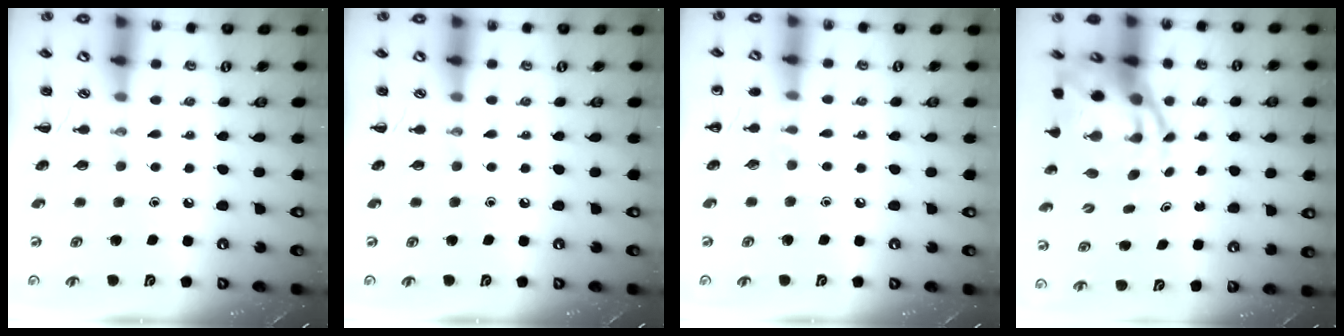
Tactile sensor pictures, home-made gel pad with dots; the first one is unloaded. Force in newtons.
{"total": 0.0}
{"total": 5.2, "press": 4.9, "slide": 1.7}
{"total": 8.8, "press": 8.5, "slide": 2.1}